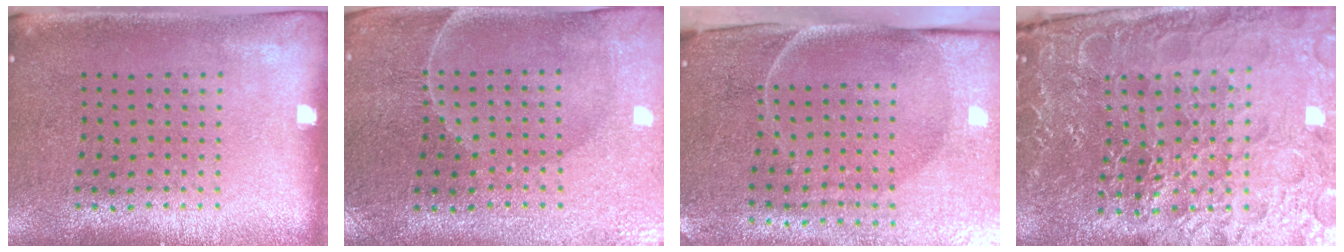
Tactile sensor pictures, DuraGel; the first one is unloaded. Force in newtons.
{"total": 1.0, "press": 0.9, "slide": 0.3}
{"total": 4.9, "press": 3.9, "slide": 2.9}
{"total": 5.5, "press": 5.1, "slide": 2.0}